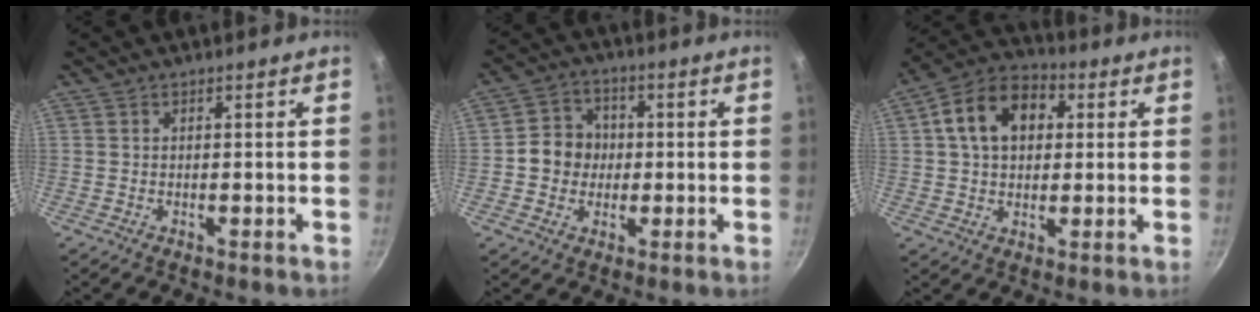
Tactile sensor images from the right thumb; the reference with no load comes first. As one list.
[{"total": 7.4, "force": [-0.2, 6.8, 3.0], "torque": [-0.018, 0.014, -0.017]}, {"total": 13.4, "force": [3.2, 9.5, 8.9], "torque": [-0.124, 0.020, 0.036]}]